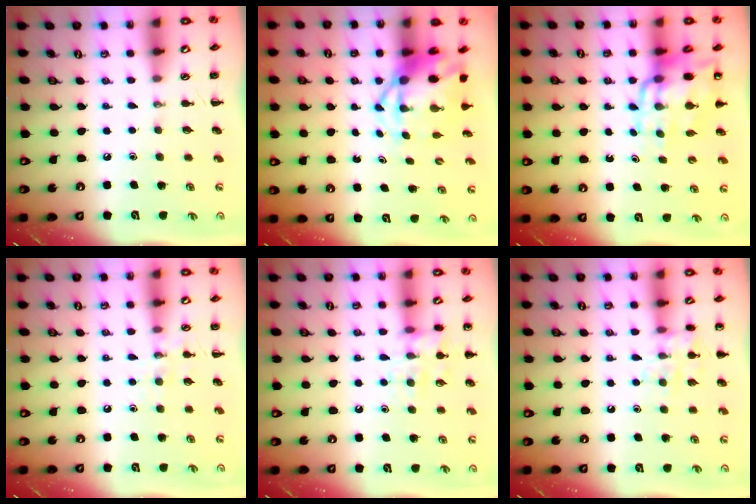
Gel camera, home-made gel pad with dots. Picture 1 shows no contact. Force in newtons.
{"total": 7.2, "press": 6.9, "slide": 2.1}
{"total": 13.5, "press": 13.1, "slide": 3.4}
{"total": 7.1, "press": 7.0, "slide": 1.2}
{"total": 12.7, "press": 12.6, "slide": 1.4}
{"total": 9.0, "press": 9.0, "slide": 0.8}